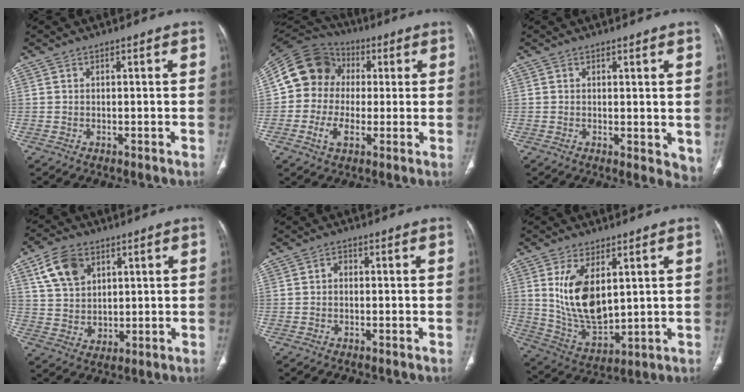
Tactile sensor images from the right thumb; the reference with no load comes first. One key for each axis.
{"total": 14.9, "fx": 1.2, "fy": 12.6, "fz": 7.9, "tx": -0.136, "ty": 0.024, "tz": 0.015}
{"total": 4.5, "fx": 0.5, "fy": 2.1, "fz": 4.0, "tx": -0.040, "ty": -0.014, "tz": 0.008}
{"total": 10.3, "fx": 4.6, "fy": 7.5, "fz": 5.4, "tx": -0.078, "ty": -0.015, "tz": 0.096}
{"total": 1.2, "fx": -0.2, "fy": 0.9, "fz": 0.7, "tx": -0.006, "ty": 0.004, "tz": -0.009}
{"total": 13.0, "fx": 3.6, "fy": 6.8, "fz": 10.5, "tx": -0.181, "ty": -0.025, "tz": 0.086}